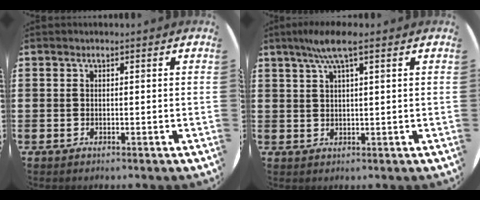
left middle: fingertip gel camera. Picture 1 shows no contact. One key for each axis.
{"total": 4.3, "fx": 2.6, "fy": 0.3, "fz": 3.4, "tx": -0.071, "ty": 0.006, "tz": 0.043}